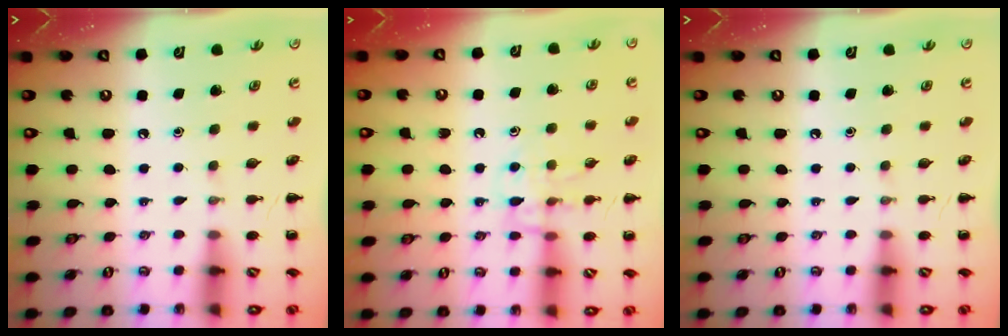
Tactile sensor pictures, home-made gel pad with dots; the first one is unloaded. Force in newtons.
{"total": 10.1, "press": 10.1, "slide": 0.8}
{"total": 0.0}